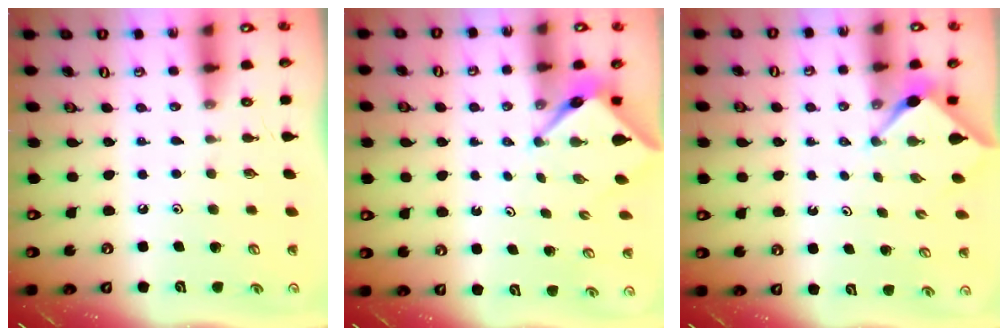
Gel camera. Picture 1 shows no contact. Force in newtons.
{"total": 3.3, "press": 3.3, "slide": 0.2}
{"total": 2.9, "press": 2.9, "slide": 0.3}